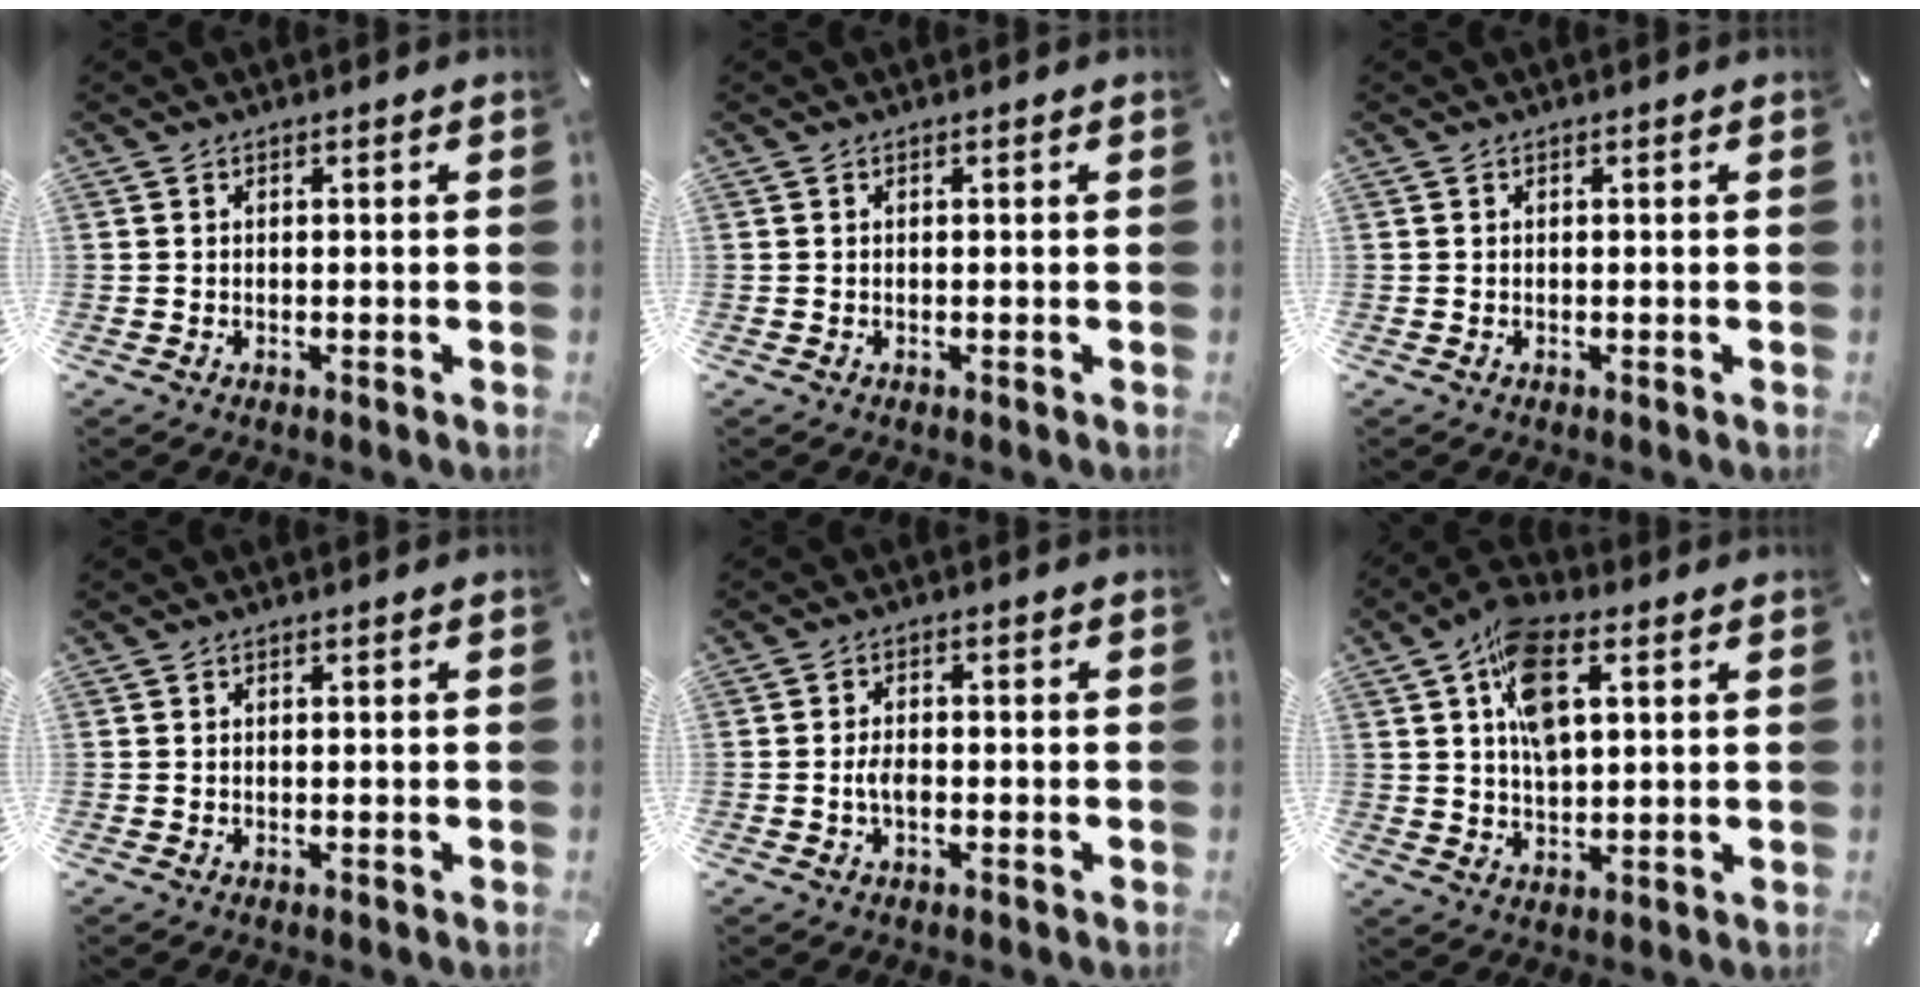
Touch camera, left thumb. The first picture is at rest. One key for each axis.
{"total": 0.0}
{"total": 0.0}
{"total": 0.0}
{"total": 3.0, "fx": -0.9, "fy": 1.6, "fz": 2.4, "tx": -0.045, "ty": 0.007, "tz": -0.016}
{"total": 11.0, "fx": 3.8, "fy": 5.8, "fz": 8.5, "tx": -0.152, "ty": 0.000, "tz": 0.068}